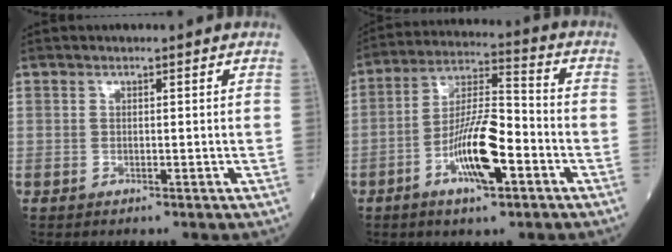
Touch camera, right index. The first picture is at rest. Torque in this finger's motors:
{"motor_torque": [0.29, -0.30, 0.33, 0.18]}